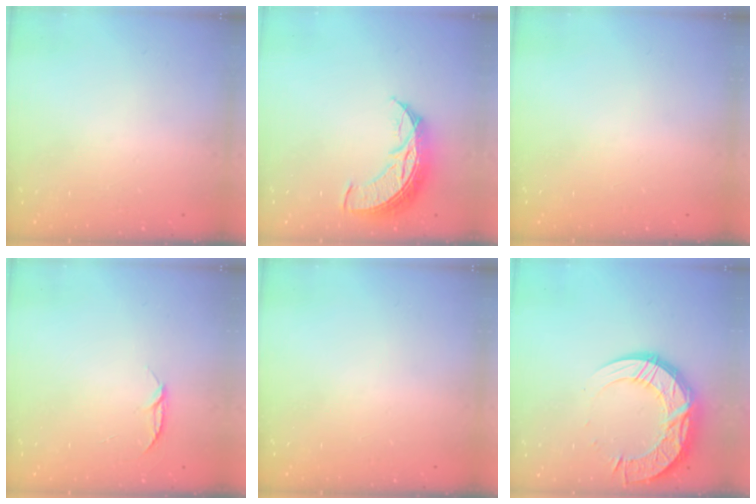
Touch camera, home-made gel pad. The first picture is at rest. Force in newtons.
{"total": 9.8, "press": 9.8, "slide": 0.9}
{"total": 0.0}
{"total": 4.0, "press": 4.0, "slide": 0.4}
{"total": 0.0}
{"total": 17.4, "press": 17.4, "slide": 1.3}